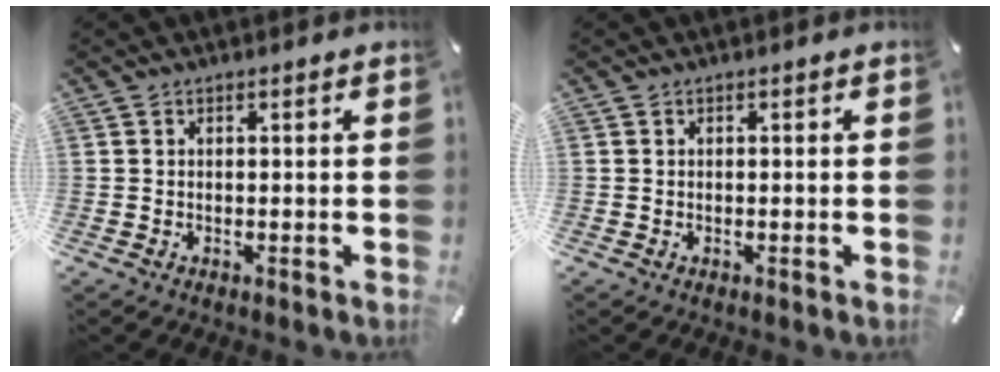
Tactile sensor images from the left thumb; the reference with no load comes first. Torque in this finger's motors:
{"motor_torque": [-0.15, -0.01, -0.01, 0.03, 0.00]}